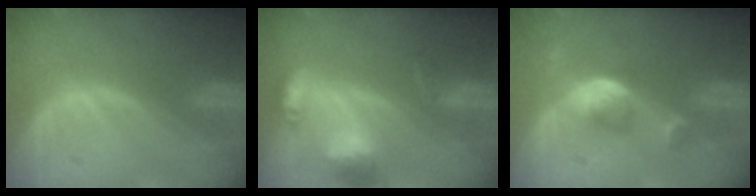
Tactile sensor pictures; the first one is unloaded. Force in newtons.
{"total": 7.0, "press": 6.6, "slide": 2.5}
{"total": 5.2, "press": 4.7, "slide": 2.2}